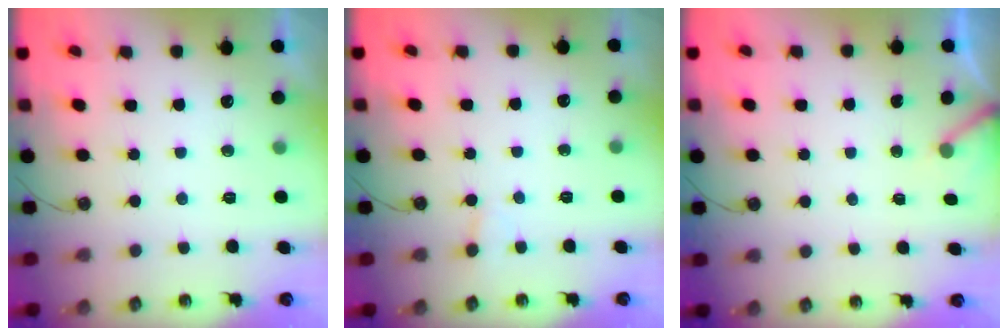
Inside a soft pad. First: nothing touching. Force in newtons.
{"total": 3.3, "press": 3.3, "slide": 0.4}
{"total": 3.0, "press": 3.0, "slide": 0.3}